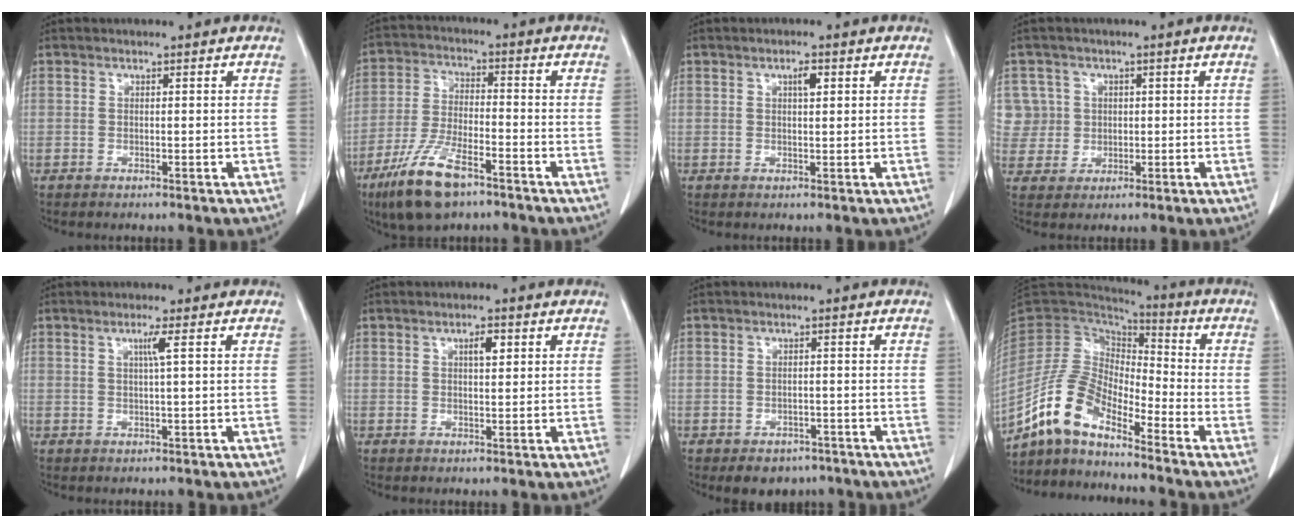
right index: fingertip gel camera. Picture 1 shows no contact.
{"total": 11.2, "force": [-7.2, 3.1, 7.9], "torque": [-0.167, -0.018, -0.132]}
{"total": 1.9, "force": [0.8, 0.5, 1.6], "torque": [-0.028, 0.000, 0.012]}
{"total": 6.5, "force": [1.3, 6.3, -0.3], "torque": [0.013, 0.025, 0.035]}
{"total": 2.0, "force": [0.6, -0.6, 1.8], "torque": [-0.037, -0.002, 0.013]}
{"total": 2.4, "force": [0.9, 0.7, 2.0], "torque": [-0.036, 0.000, 0.015]}
{"total": 4.5, "force": [-3.1, 3.0, 1.1], "torque": [-0.005, 0.006, -0.037]}
{"total": 10.2, "force": [-8.0, 3.2, 5.4], "torque": [-0.122, 0.025, -0.157]}